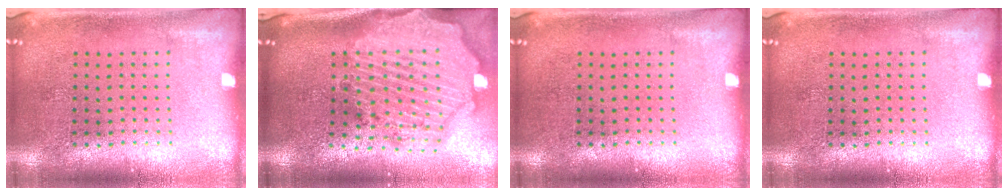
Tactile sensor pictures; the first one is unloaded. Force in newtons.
{"total": 3.7, "press": 3.0, "slide": 2.1}
{"total": 0.0}
{"total": 0.0}